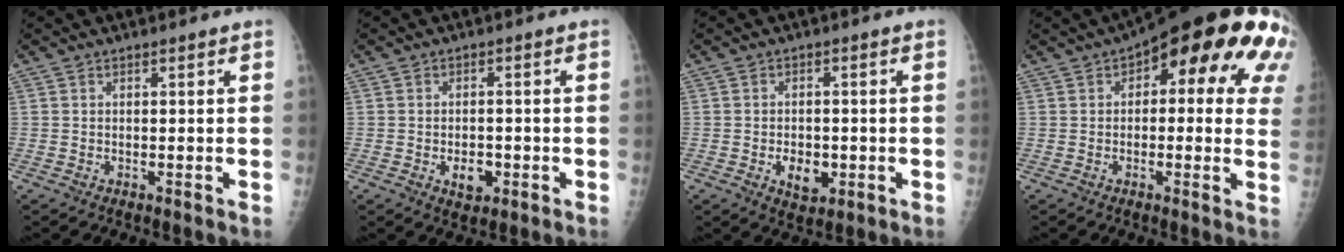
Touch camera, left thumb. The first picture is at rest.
{"total": 3.9, "force": [-1.2, 2.7, 2.5], "torque": [-0.023, 0.004, -0.013]}
{"total": 5.1, "force": [-1.3, 3.6, 3.4], "torque": [-0.034, 0.000, -0.013]}
{"total": 21.8, "force": [8.0, 8.6, 18.4], "torque": [-0.206, 0.018, 0.093]}